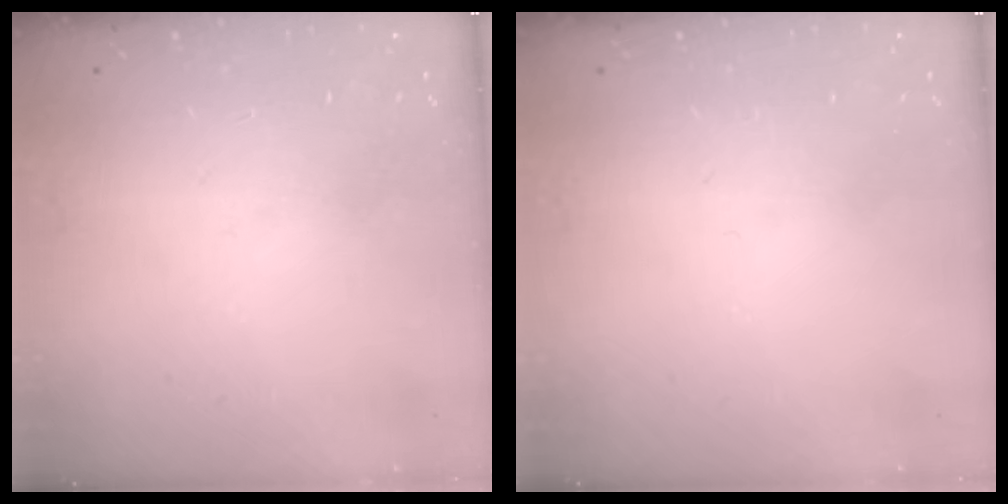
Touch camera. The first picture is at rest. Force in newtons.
{"total": 0.0}